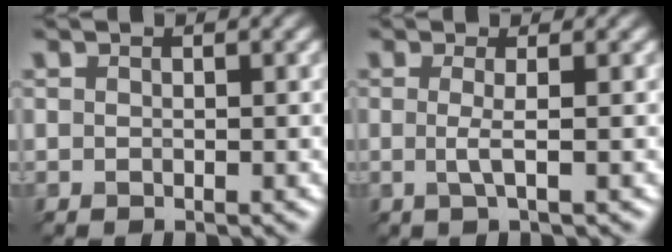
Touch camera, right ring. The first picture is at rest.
{"total": 1.0, "force": [-0.1, -0.3, 0.9], "torque": [-0.030, -0.001, 0.005]}